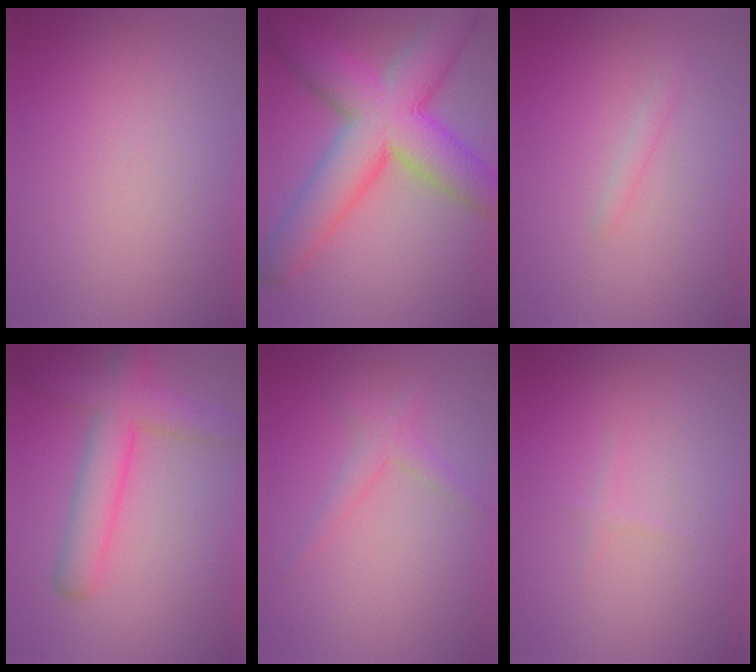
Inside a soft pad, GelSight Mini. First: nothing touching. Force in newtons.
{"total": 11.7, "press": 11.6, "slide": 0.3}
{"total": 0.9, "press": 0.9, "slide": 0.1}
{"total": 5.5, "press": 5.4, "slide": 0.2}
{"total": 1.8, "press": 1.8, "slide": 0.1}
{"total": 1.0, "press": 0.9, "slide": 0.2}